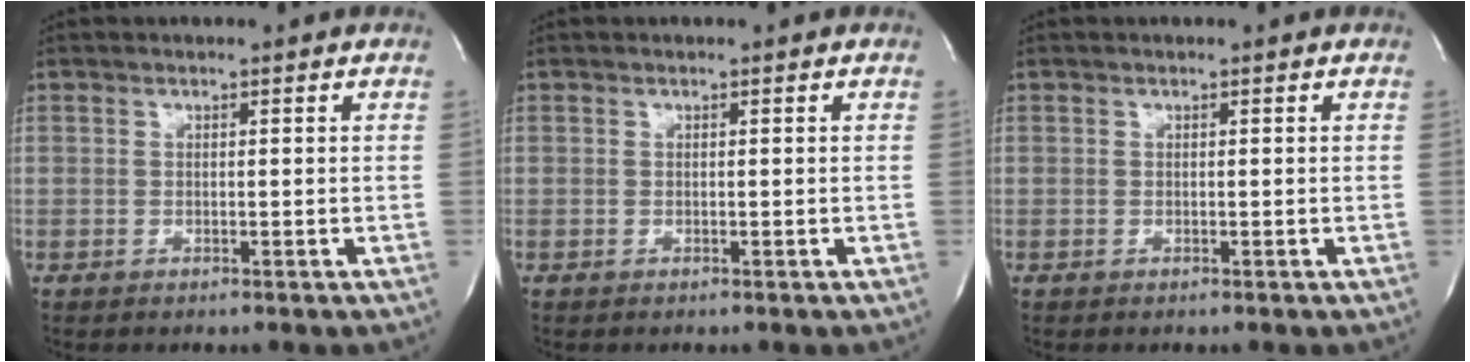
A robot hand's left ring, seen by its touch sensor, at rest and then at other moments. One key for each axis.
{"total": 0.0}
{"total": 0.0}